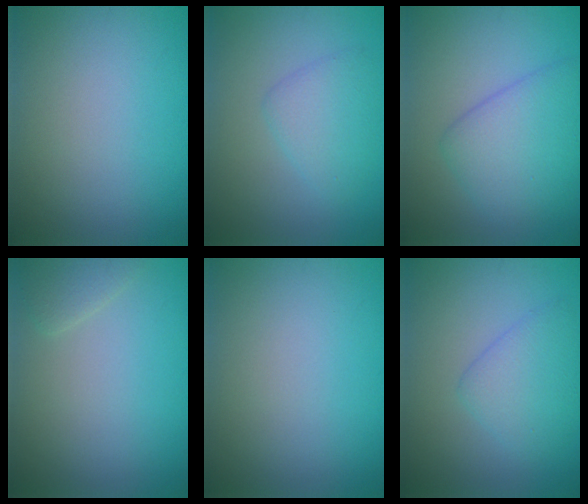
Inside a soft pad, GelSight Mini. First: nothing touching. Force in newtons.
{"total": 2.6, "press": 2.6, "slide": 0.3}
{"total": 4.9, "press": 4.9, "slide": 0.3}
{"total": 1.3, "press": 1.3, "slide": 0.2}
{"total": 0.0}
{"total": 3.2, "press": 3.2, "slide": 0.1}